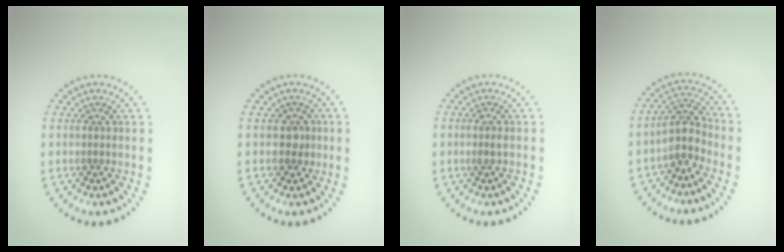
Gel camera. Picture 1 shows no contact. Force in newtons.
{"total": 1.5, "press": 1.3, "slide": 0.7}
{"total": 0.8, "press": 0.7, "slide": 0.4}
{"total": 2.9, "press": 2.3, "slide": 1.8}